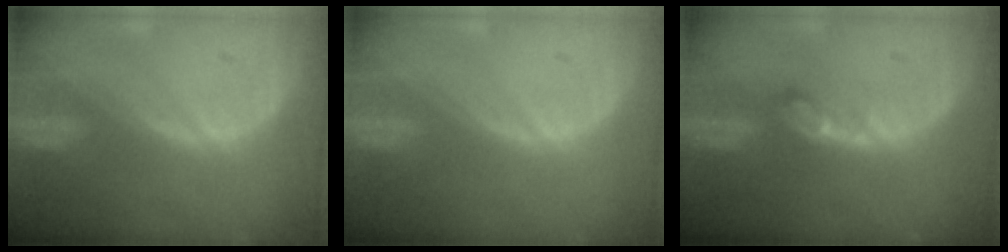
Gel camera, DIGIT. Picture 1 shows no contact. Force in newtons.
{"total": 0.0}
{"total": 2.8, "press": 2.8, "slide": 0.4}